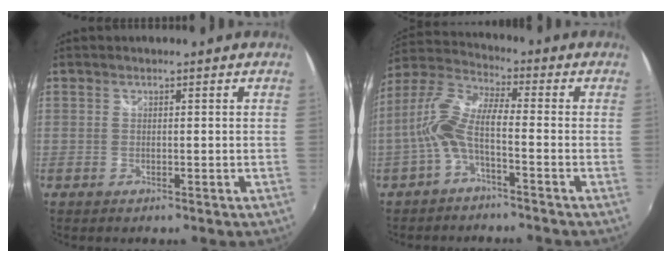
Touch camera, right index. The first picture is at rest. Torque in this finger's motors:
{"motor_torque": [0.62, -0.49, 0.65, 0.19]}